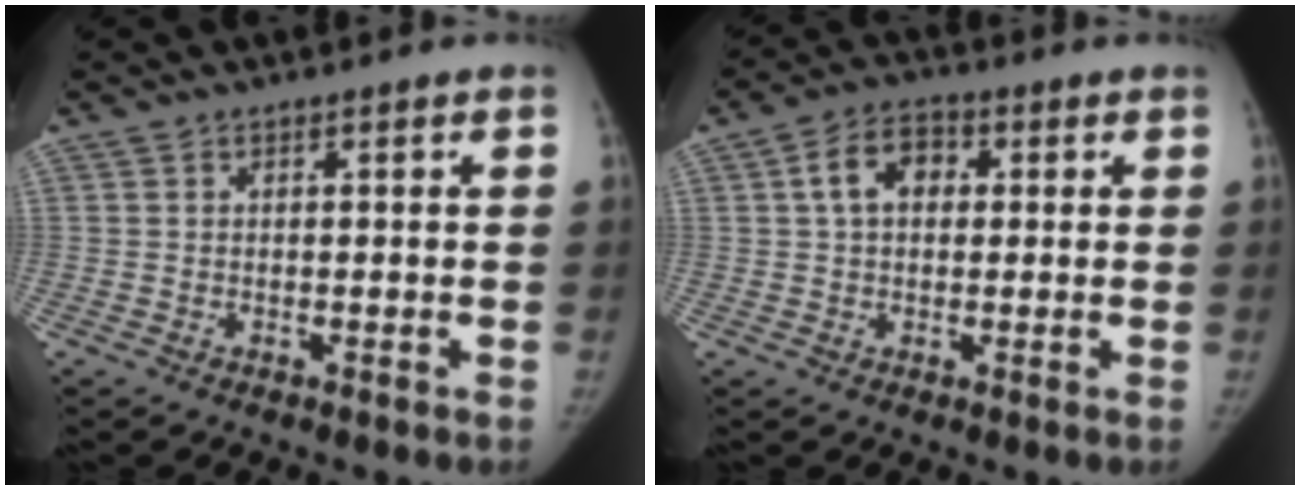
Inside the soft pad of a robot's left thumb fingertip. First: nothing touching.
{"total": 6.6, "force": [1.3, 4.8, 4.4], "torque": [-0.062, 0.012, 0.018]}